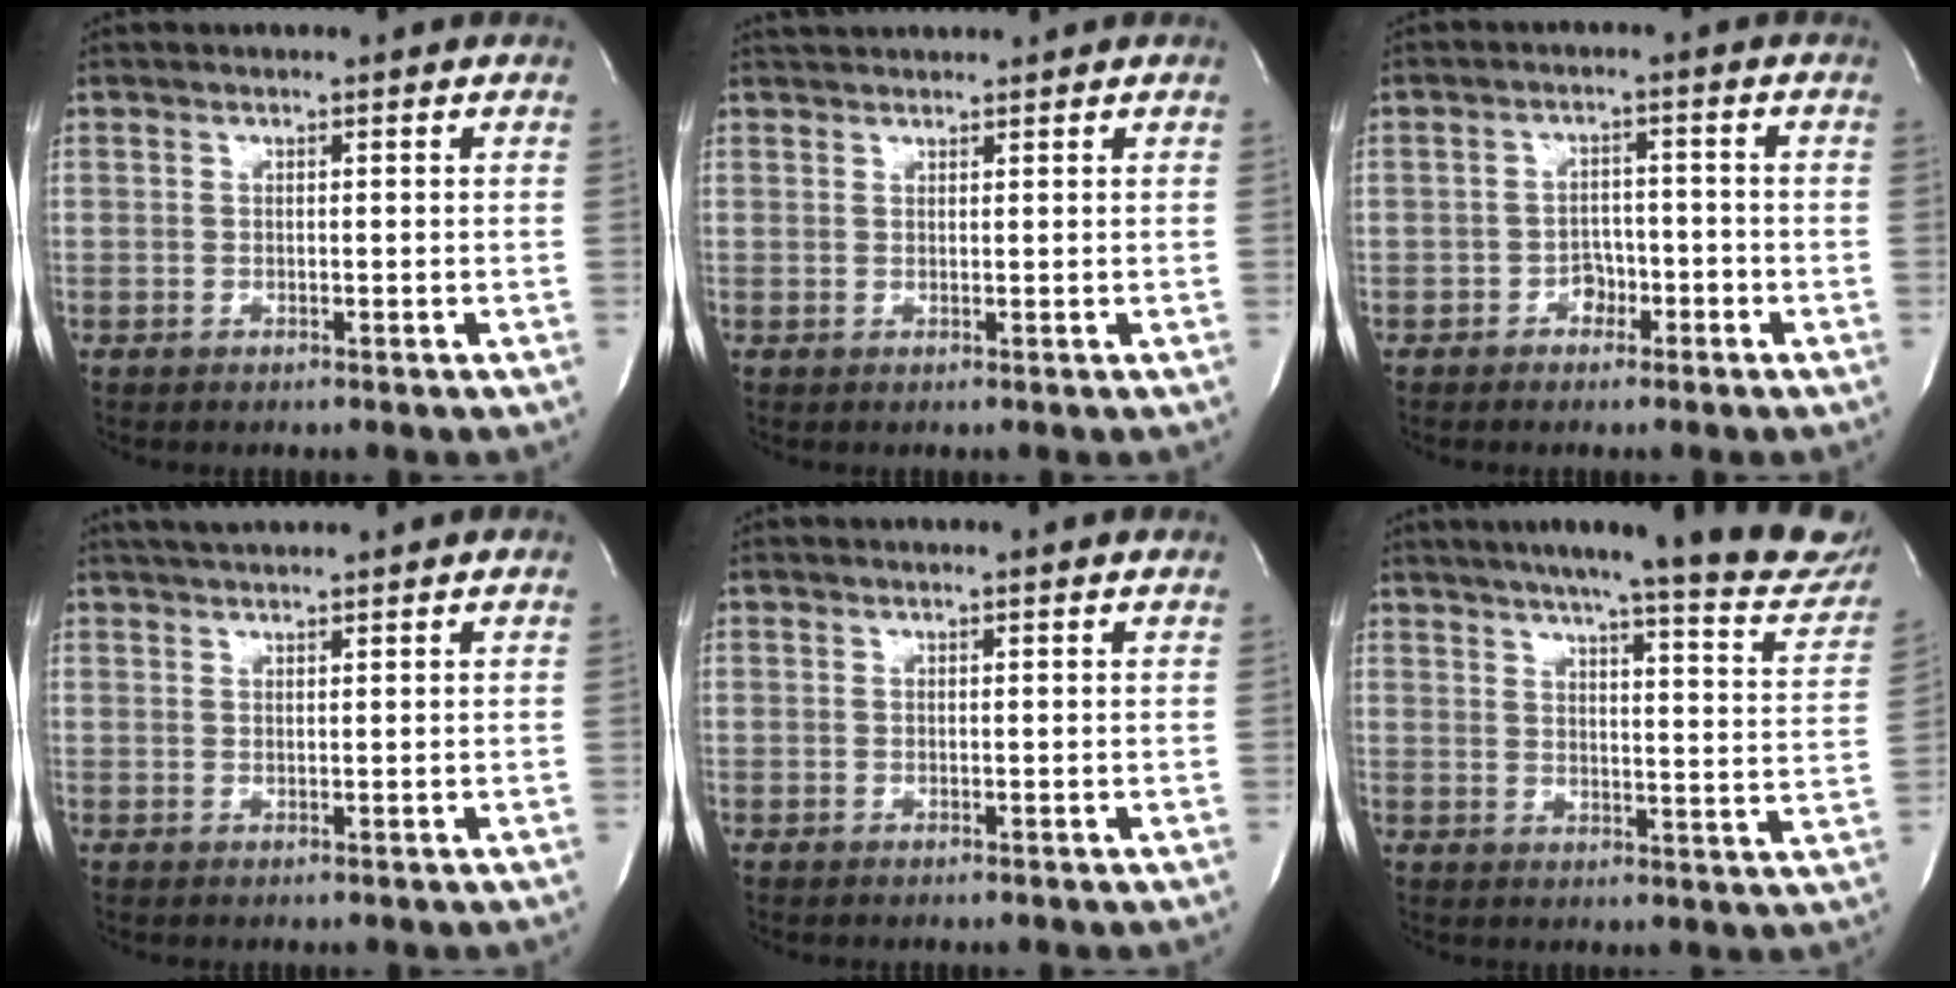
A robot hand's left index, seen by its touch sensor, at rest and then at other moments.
{"total": 2.5, "force": [2.5, 0.2, 0.6], "torque": [-0.009, 0.026, 0.043]}
{"total": 3.2, "force": [-2.2, 2.0, 1.3], "torque": [-0.011, 0.004, -0.036]}
{"total": 3.7, "force": [3.2, -0.3, 1.8], "torque": [-0.028, 0.021, 0.057]}
{"total": 0.5, "force": [0.3, -0.2, 0.3], "torque": [-0.012, 0.003, 0.006]}
{"total": 23.0, "force": [19.6, 2.0, 12.0], "torque": [-0.171, -0.045, 0.230]}